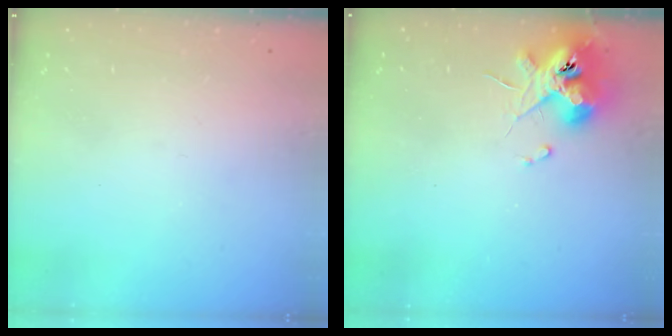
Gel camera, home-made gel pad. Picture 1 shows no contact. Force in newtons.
{"total": 11.7, "press": 11.6, "slide": 1.2}